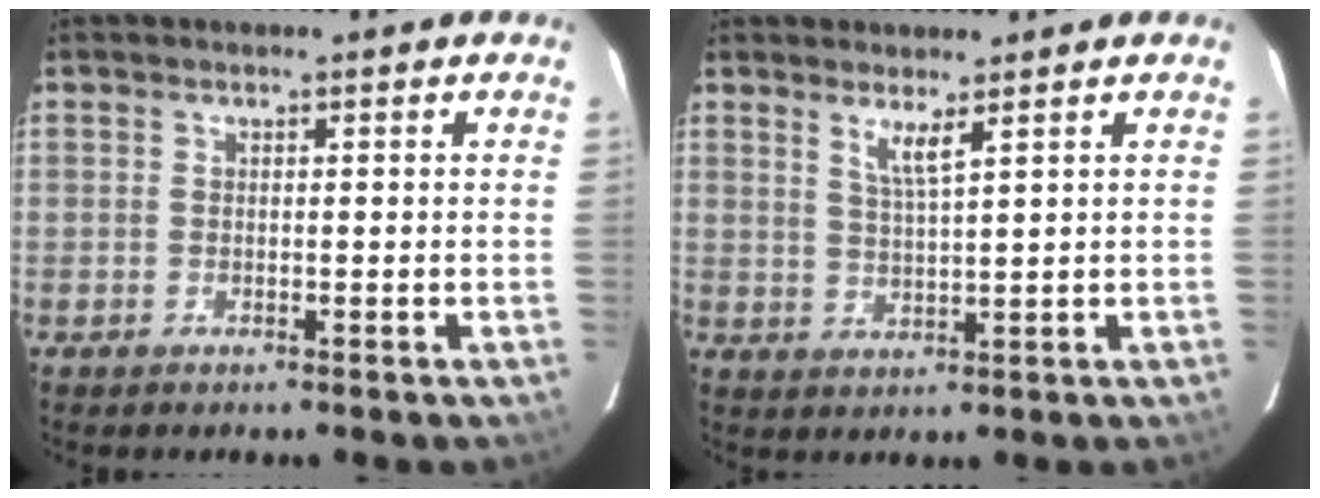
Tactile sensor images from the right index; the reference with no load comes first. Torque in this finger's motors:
{"motor_torque": [0.04, 0.13, 0.09, 0.03]}